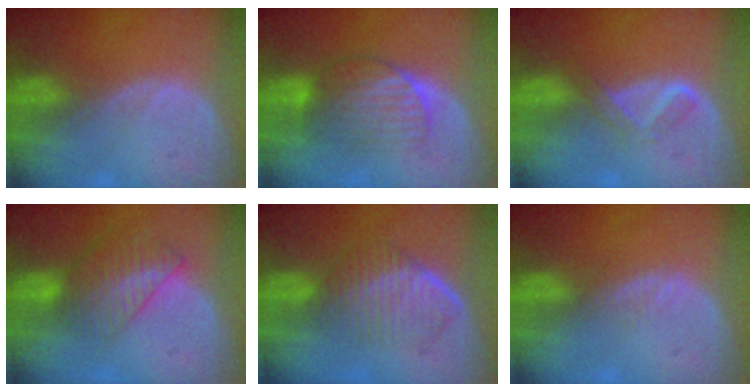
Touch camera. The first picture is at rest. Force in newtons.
{"total": 6.7, "press": 6.4, "slide": 1.8}
{"total": 2.8, "press": 2.7, "slide": 0.7}
{"total": 7.0, "press": 6.0, "slide": 3.5}
{"total": 7.0, "press": 6.1, "slide": 3.4}
{"total": 1.4, "press": 1.3, "slide": 0.2}